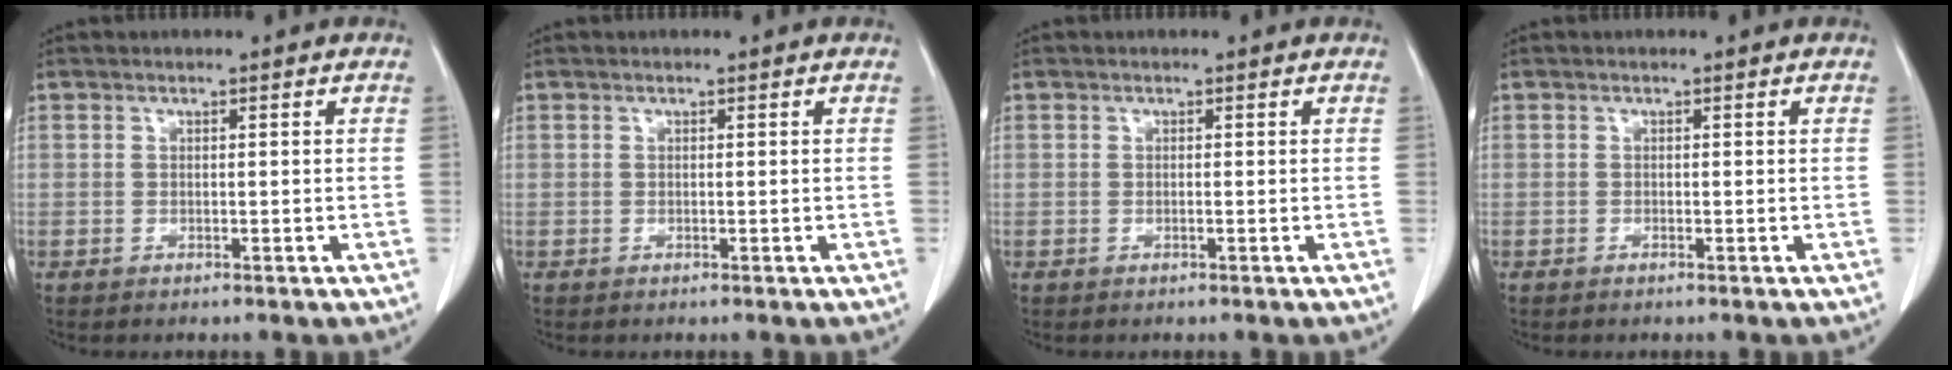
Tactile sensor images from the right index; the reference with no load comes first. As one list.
[{"total": 0.0}, {"total": 0.0}, {"total": 0.0}]